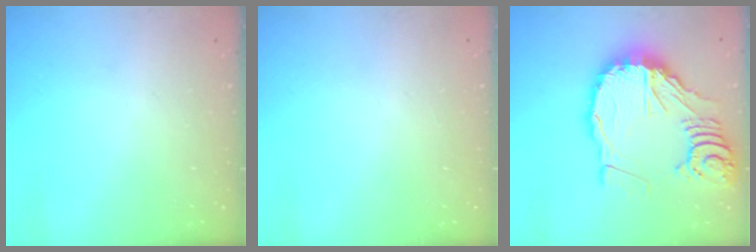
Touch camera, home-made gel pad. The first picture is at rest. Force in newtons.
{"total": 1.6, "press": 1.6, "slide": 0.0}
{"total": 22.6, "press": 22.4, "slide": 3.0}